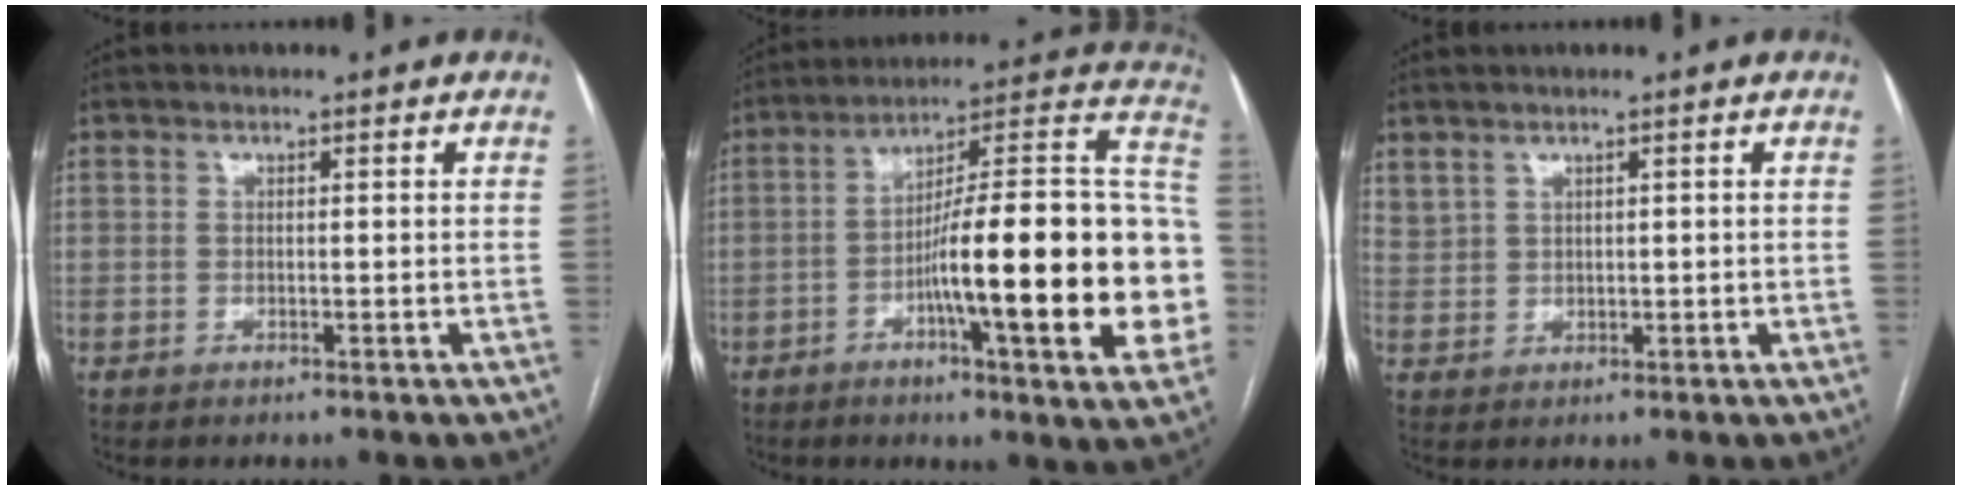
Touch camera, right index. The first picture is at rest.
{"total": 26.8, "force": [-5.0, 3.0, 26.2], "torque": [-0.295, 0.017, -0.079]}
{"total": 2.6, "force": [2.1, 1.4, 0.7], "torque": [-0.017, 0.007, 0.052]}